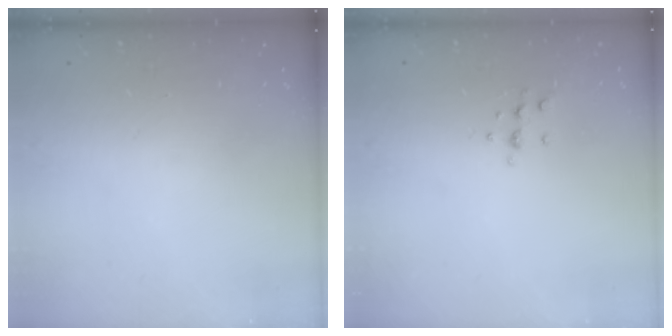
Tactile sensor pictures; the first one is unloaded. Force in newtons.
{"total": 5.5, "press": 5.3, "slide": 1.5}